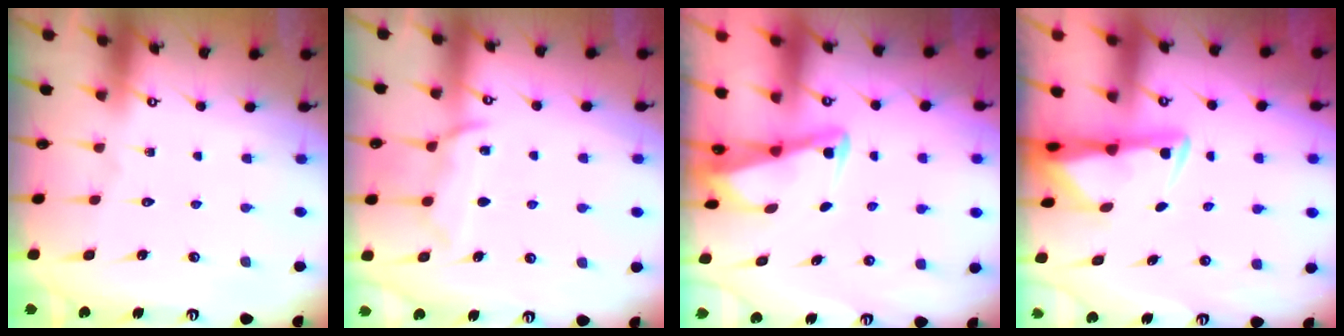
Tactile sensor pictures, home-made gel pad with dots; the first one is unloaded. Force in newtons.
{"total": 10.7, "press": 10.7, "slide": 0.9}
{"total": 2.9, "press": 2.9, "slide": 0.4}
{"total": 3.1, "press": 3.0, "slide": 0.6}